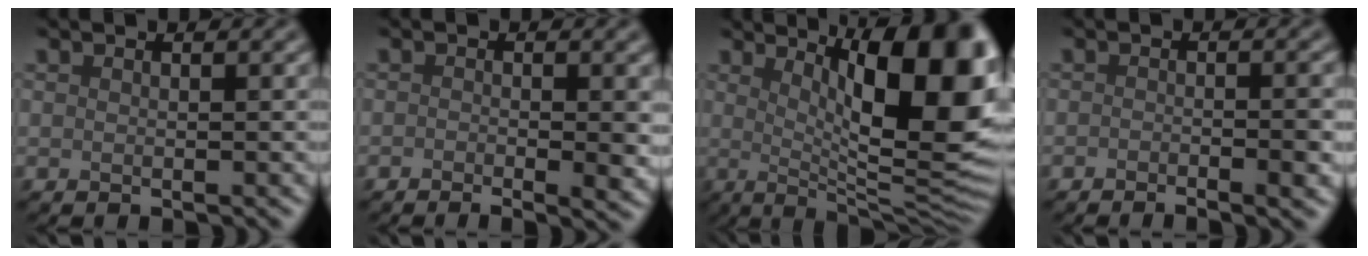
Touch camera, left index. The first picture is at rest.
{"total": 3.1, "force": [-0.9, 1.0, 2.8], "torque": [-0.041, -0.008, -0.015]}
{"total": 14.2, "force": [3.3, 4.0, 13.2], "torque": [-0.138, -0.002, 0.053]}
{"total": 2.9, "force": [-1.5, 0.7, 2.3], "torque": [-0.035, -0.001, -0.025]}